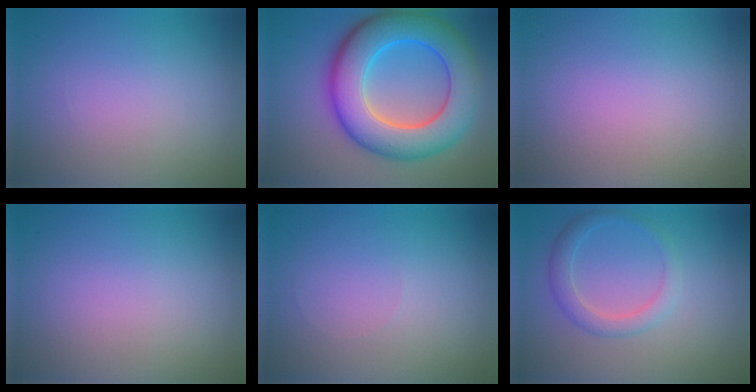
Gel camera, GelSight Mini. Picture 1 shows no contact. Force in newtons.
{"total": 11.4, "press": 11.4, "slide": 0.1}
{"total": 0.0}
{"total": 0.0}
{"total": 0.0}
{"total": 2.5, "press": 2.5, "slide": 0.1}